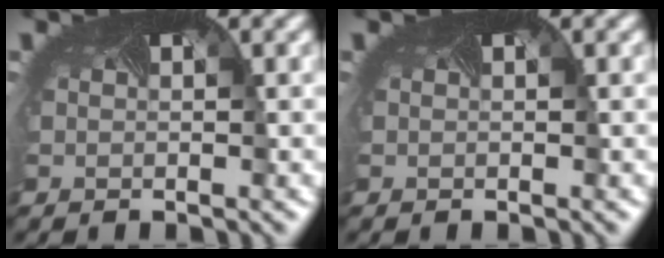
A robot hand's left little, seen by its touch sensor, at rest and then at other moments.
{"total": 0.0}